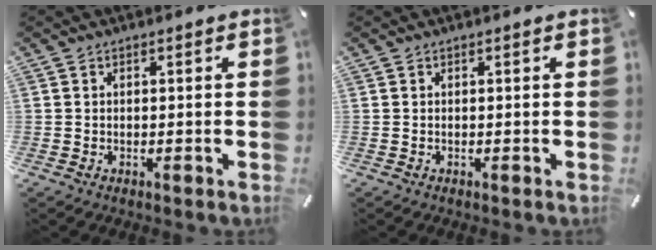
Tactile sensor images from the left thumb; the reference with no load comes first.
{"total": 0.0}